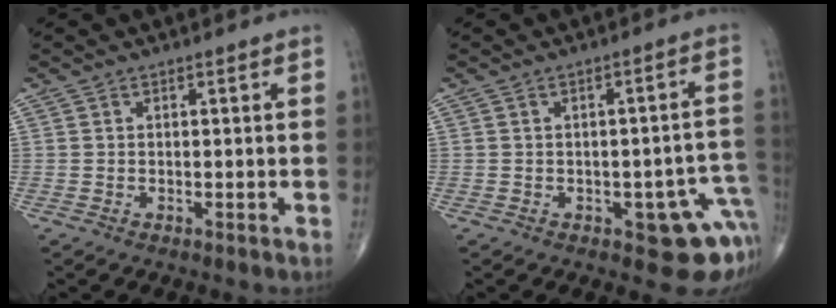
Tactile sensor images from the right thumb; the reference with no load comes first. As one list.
[{"total": 10.7, "force": [-3.9, 4.8, 8.7], "torque": [-0.063, 0.021, -0.039]}]